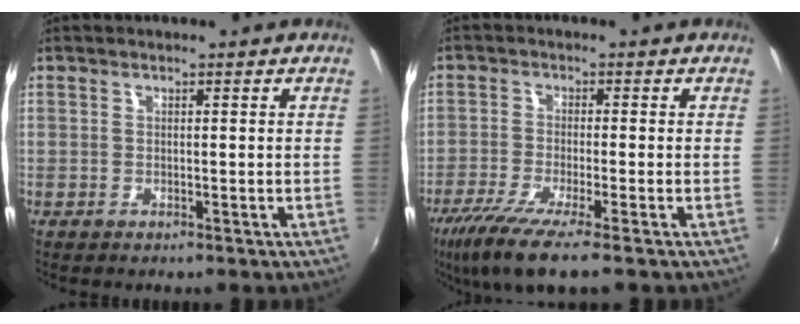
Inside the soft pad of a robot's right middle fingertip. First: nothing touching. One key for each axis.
{"total": 9.8, "fx": -6.8, "fy": 0.6, "fz": 7.1, "tx": -0.161, "ty": -0.040, "tz": -0.124}